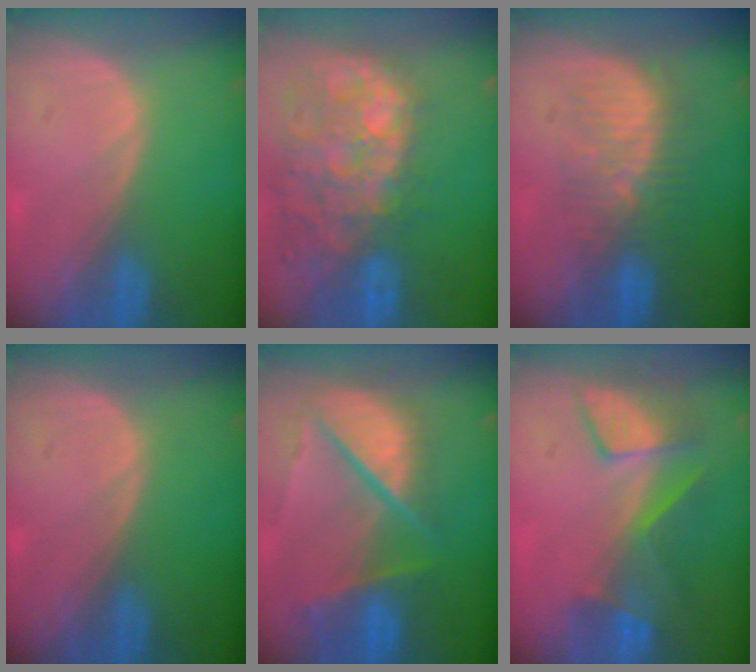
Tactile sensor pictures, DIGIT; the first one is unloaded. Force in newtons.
{"total": 14.1, "press": 11.6, "slide": 8.1}
{"total": 8.3, "press": 7.8, "slide": 2.8}
{"total": 0.0}
{"total": 10.6, "press": 8.9, "slide": 5.8}
{"total": 8.4, "press": 7.2, "slide": 4.3}